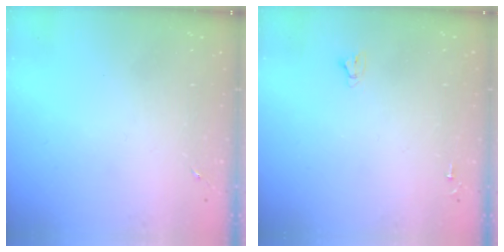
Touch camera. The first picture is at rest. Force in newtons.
{"total": 2.0, "press": 2.0, "slide": 0.2}